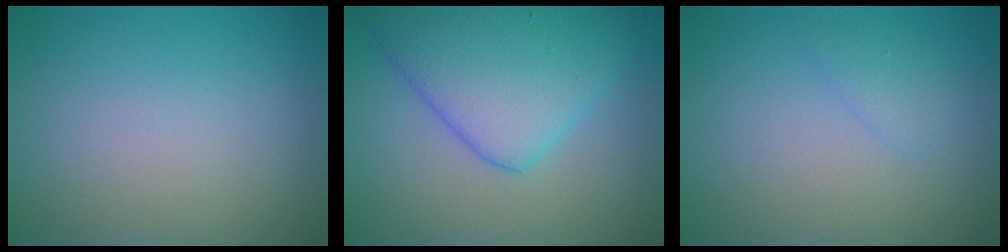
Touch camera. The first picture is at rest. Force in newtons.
{"total": 7.5, "press": 7.5, "slide": 0.2}
{"total": 1.1, "press": 1.1, "slide": 0.0}